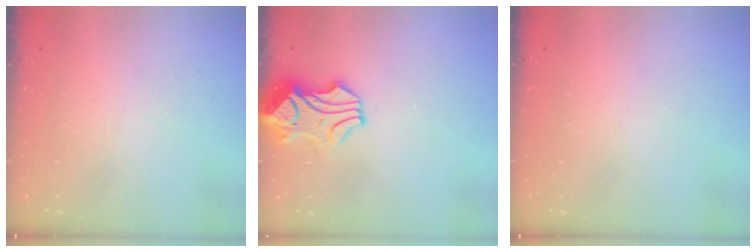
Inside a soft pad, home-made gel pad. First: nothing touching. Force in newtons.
{"total": 1.4, "press": 0.5, "slide": 1.3}
{"total": 0.0}